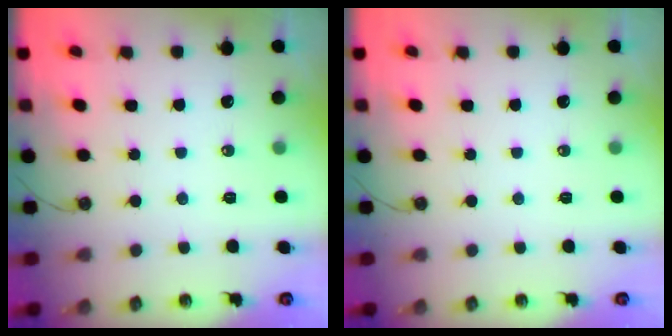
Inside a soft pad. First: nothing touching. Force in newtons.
{"total": 0.0}